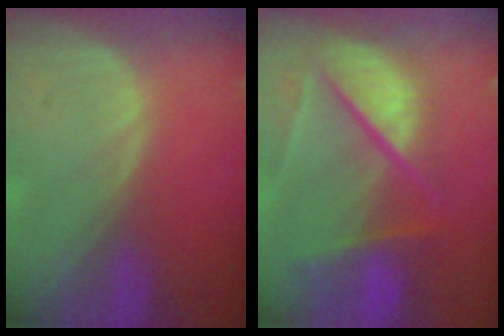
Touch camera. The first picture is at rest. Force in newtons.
{"total": 10.4, "press": 8.6, "slide": 5.7}